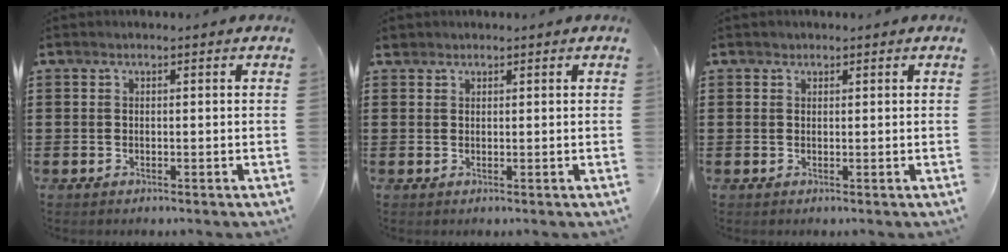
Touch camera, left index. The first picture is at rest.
{"total": 1.0, "force": [0.9, 0.5, 0.1], "torque": [-0.006, 0.003, 0.017]}
{"total": 0.6, "force": [0.5, 0.4, 0.0], "torque": [-0.001, 0.002, 0.010]}